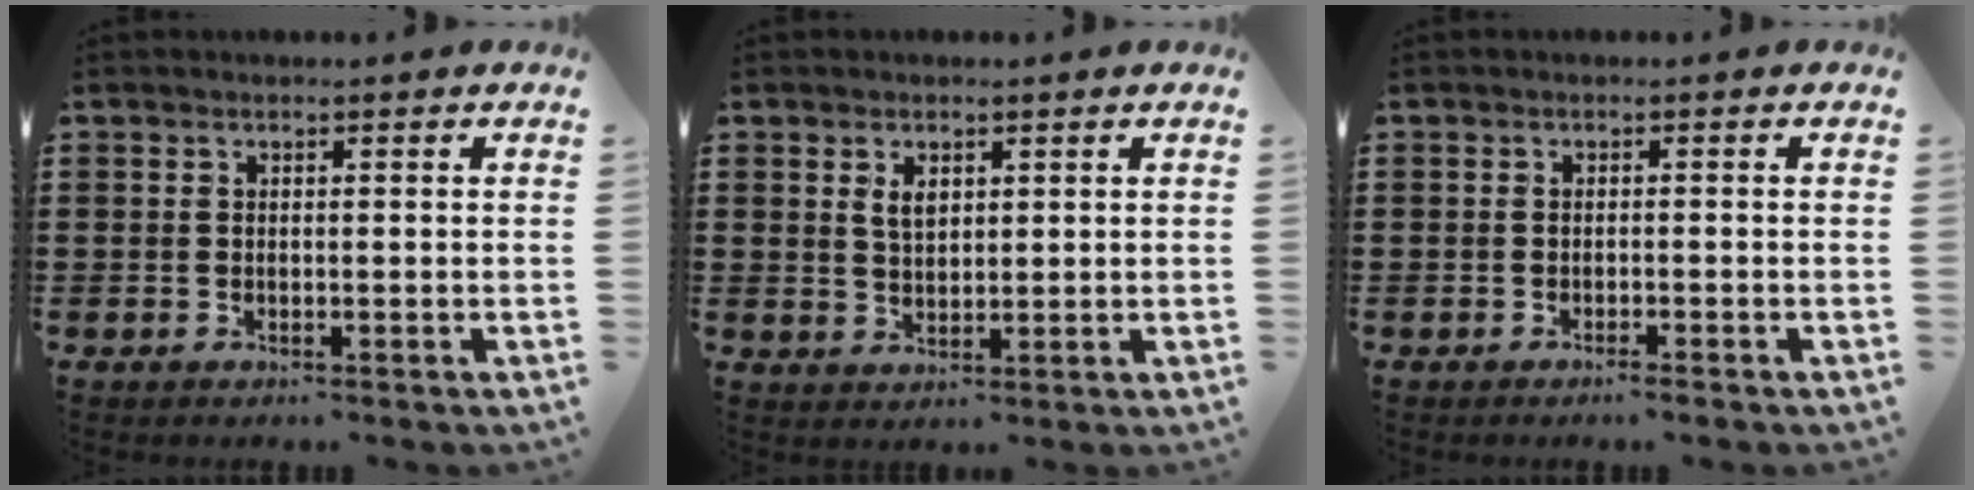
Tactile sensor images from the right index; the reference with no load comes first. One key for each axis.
{"total": 2.7, "fx": 1.3, "fy": 1.5, "fz": 1.8, "tx": -0.031, "ty": 0.001, "tz": 0.022}
{"total": 0.9, "fx": -0.8, "fy": -0.1, "fz": 0.5, "tx": -0.010, "ty": -0.004, "tz": -0.014}